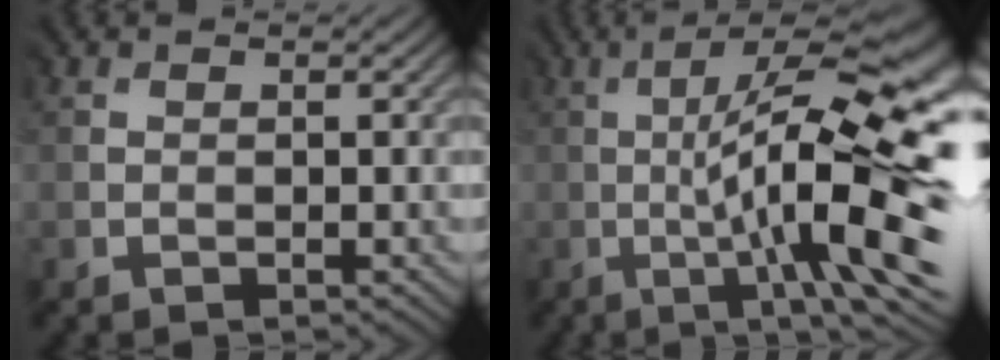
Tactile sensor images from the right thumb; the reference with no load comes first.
{"total": 17.6, "force": [-1.8, 3.6, 17.1], "torque": [-0.248, 0.013, -0.009]}